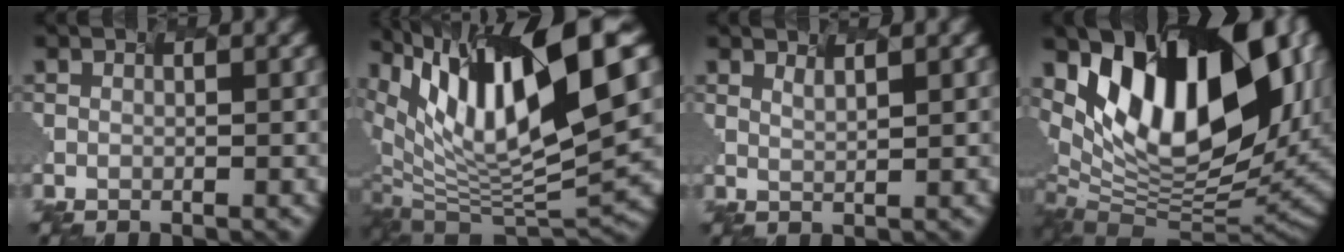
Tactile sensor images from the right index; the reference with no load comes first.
{"total": 13.8, "force": [5.9, 4.2, 11.7], "torque": [-0.233, 0.005, 0.120]}
{"total": 0.6, "force": [0.5, -0.2, 0.3], "torque": [-0.013, -0.005, 0.023]}
{"total": 17.3, "force": [5.5, 9.5, 13.3], "torque": [-0.247, 0.015, 0.096]}